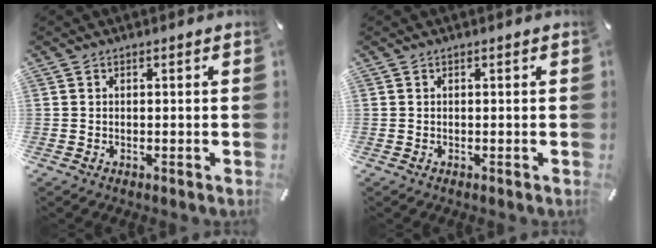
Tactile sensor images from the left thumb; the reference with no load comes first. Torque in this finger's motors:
{"motor_torque": [0.00, 0.00, -0.07, 0.07, 0.00]}